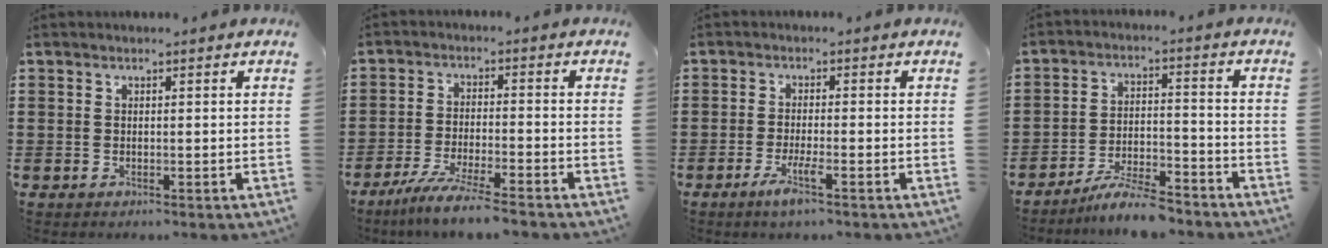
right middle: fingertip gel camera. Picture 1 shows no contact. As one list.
[{"total": 6.1, "force": [-5.3, -0.3, 3.0], "torque": [-0.066, -0.018, -0.101]}, {"total": 3.7, "force": [-2.1, 0.2, 3.1], "torque": [-0.063, -0.010, -0.039]}, {"total": 7.0, "force": [-6.4, 0.6, 2.6], "torque": [-0.052, 0.002, -0.123]}]